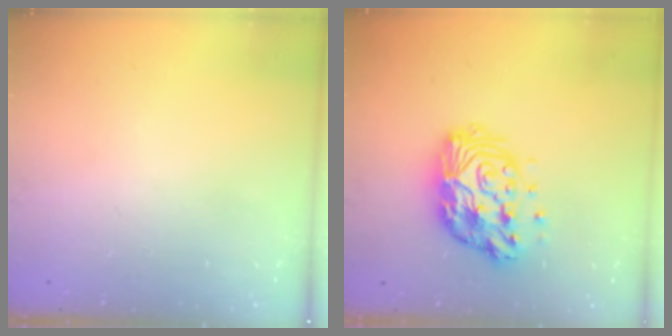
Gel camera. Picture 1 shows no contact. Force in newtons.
{"total": 14.6, "press": 14.5, "slide": 1.1}